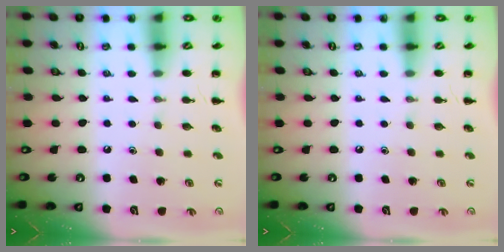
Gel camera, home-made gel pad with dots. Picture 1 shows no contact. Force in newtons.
{"total": 0.0}